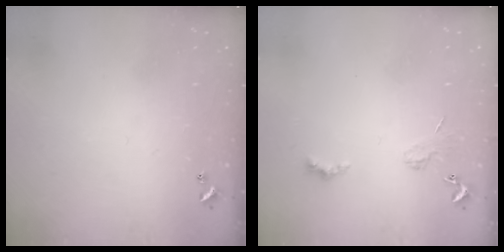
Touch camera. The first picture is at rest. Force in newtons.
{"total": 2.0, "press": 1.9, "slide": 0.4}